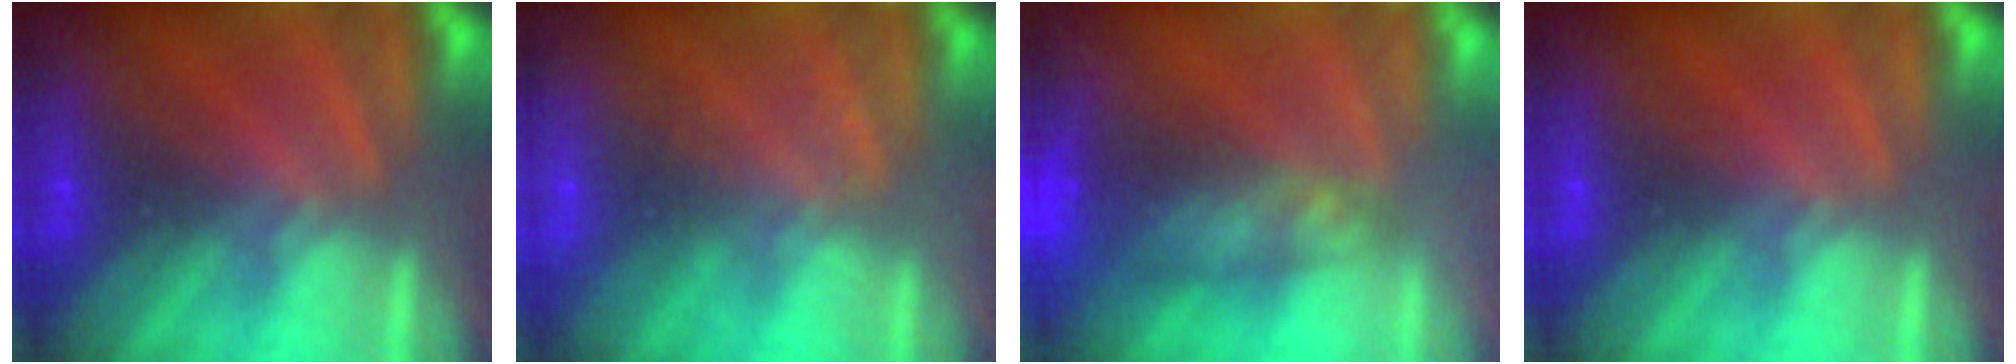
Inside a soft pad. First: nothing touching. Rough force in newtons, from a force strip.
{"total": 2.1}
{"total": 6.9}
{"total": 0.0}